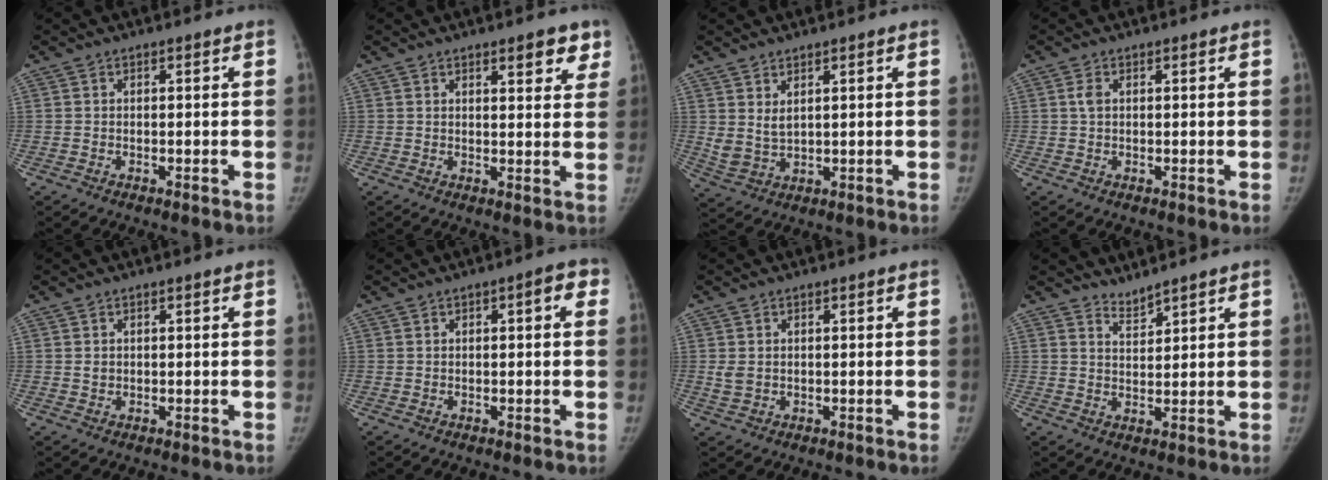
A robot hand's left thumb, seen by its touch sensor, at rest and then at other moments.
{"total": 5.5, "force": [3.6, 2.1, 3.6], "torque": [-0.015, -0.018, 0.041]}
{"total": 3.9, "force": [1.9, 1.9, 2.8], "torque": [-0.054, -0.018, 0.051]}
{"total": 1.6, "force": [0.5, 0.9, 1.2], "torque": [-0.024, 0.003, 0.010]}
{"total": 0.8, "force": [0.2, 0.7, 0.4], "torque": [-0.001, -0.001, 0.004]}
{"total": 3.2, "force": [0.9, 1.3, 2.8], "torque": [-0.029, 0.013, 0.007]}
{"total": 2.1, "force": [0.3, 1.6, 1.2], "torque": [-0.023, -0.003, 0.010]}
{"total": 2.6, "force": [2.6, 0.0, 0.2], "torque": [0.004, -0.026, 0.053]}